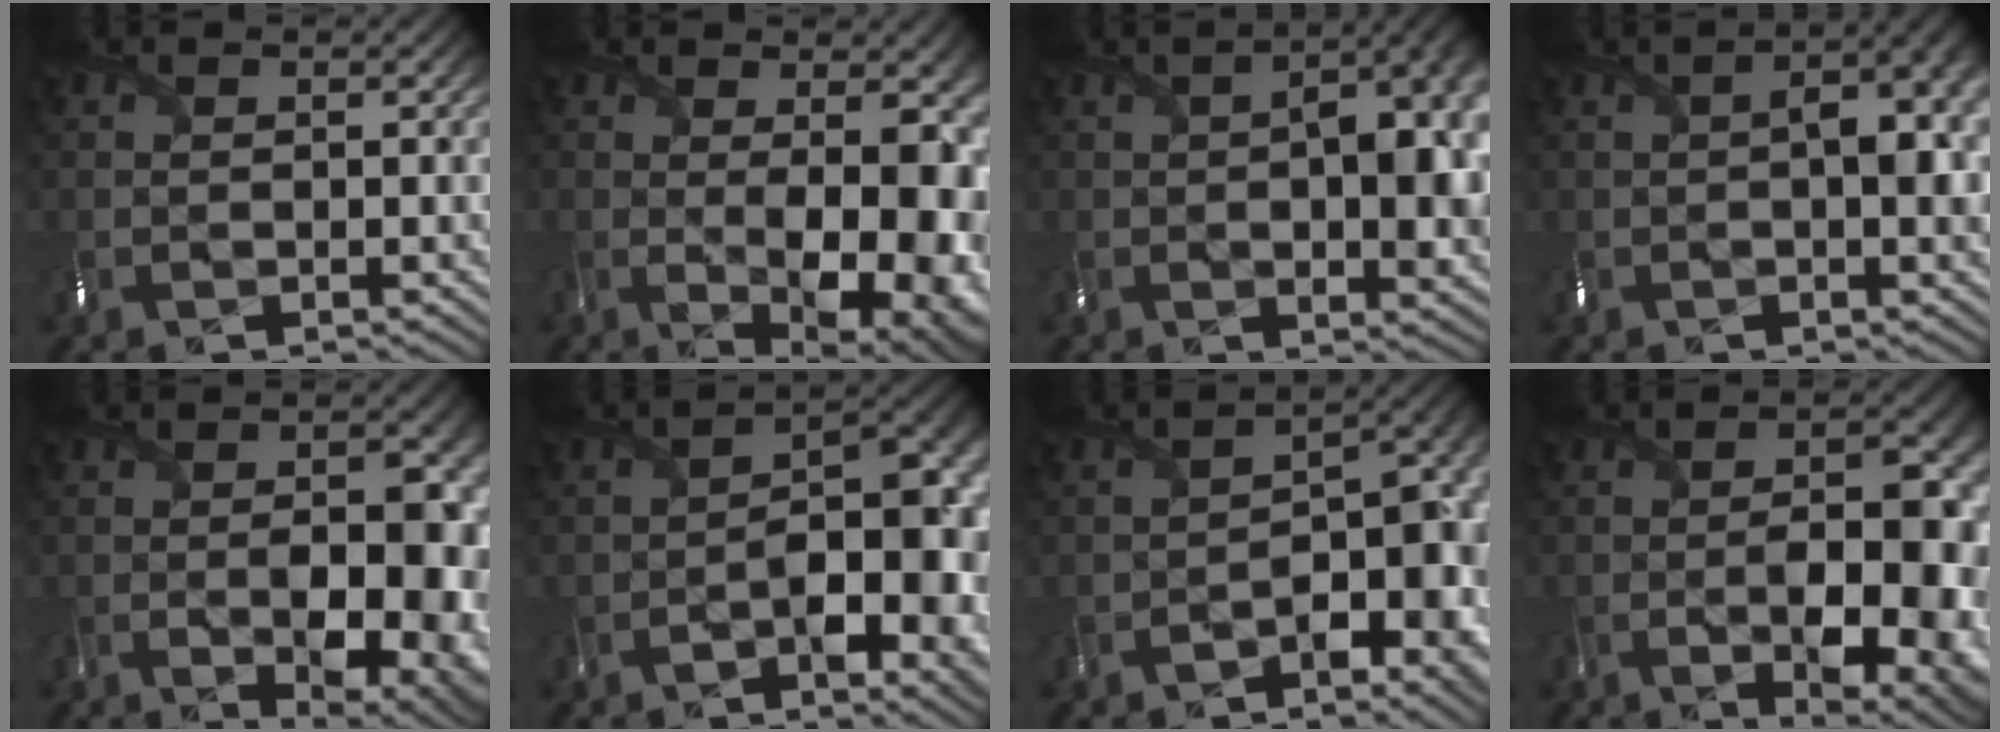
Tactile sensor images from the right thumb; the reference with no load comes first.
{"total": 13.6, "force": [-1.7, 6.6, 11.8], "torque": [-0.137, -0.025, -0.001]}
{"total": 11.2, "force": [0.3, 5.2, 9.9], "torque": [-0.147, -0.001, 0.006]}
{"total": 6.4, "force": [0.5, 2.2, 6.0], "torque": [-0.091, 0.003, 0.007]}
{"total": 10.2, "force": [-2.2, 5.1, 8.5], "torque": [-0.106, -0.018, -0.026]}
{"total": 12.9, "force": [-4.4, 5.7, 10.7], "torque": [-0.140, -0.014, -0.066]}
{"total": 10.4, "force": [-4.8, 4.3, 8.1], "torque": [-0.115, -0.023, -0.069]}
{"total": 10.8, "force": [-3.0, 4.7, 9.3], "torque": [-0.122, -0.011, -0.045]}